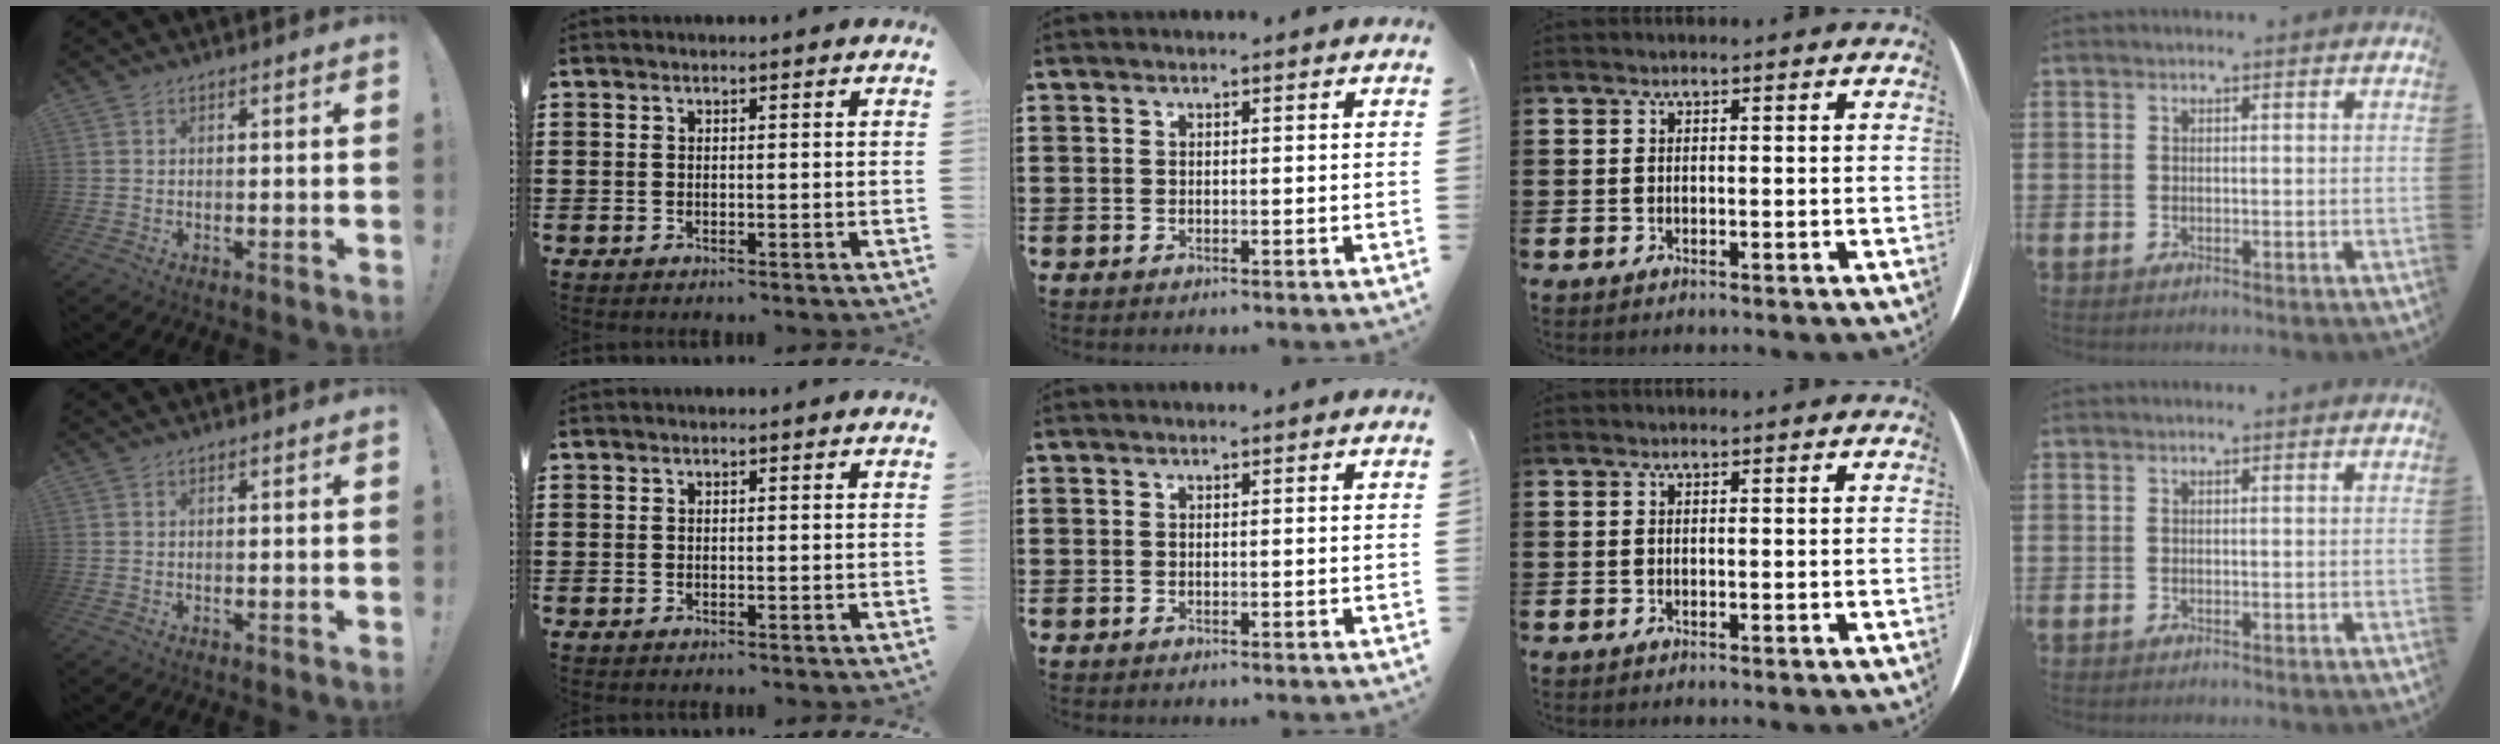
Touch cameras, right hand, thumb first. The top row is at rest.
{}